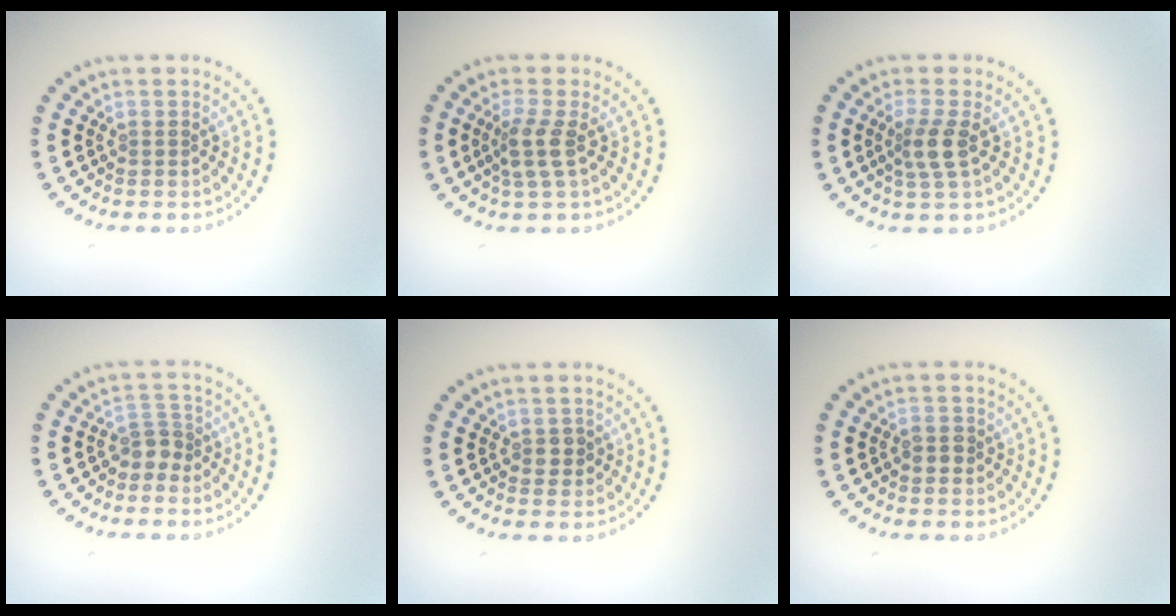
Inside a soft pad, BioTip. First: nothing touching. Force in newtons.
{"total": 2.4, "press": 1.8, "slide": 1.5}
{"total": 2.4, "press": 1.9, "slide": 1.4}
{"total": 1.9, "press": 1.6, "slide": 1.1}
{"total": 1.3, "press": 1.3, "slide": 0.4}
{"total": 1.5, "press": 1.5, "slide": 0.4}